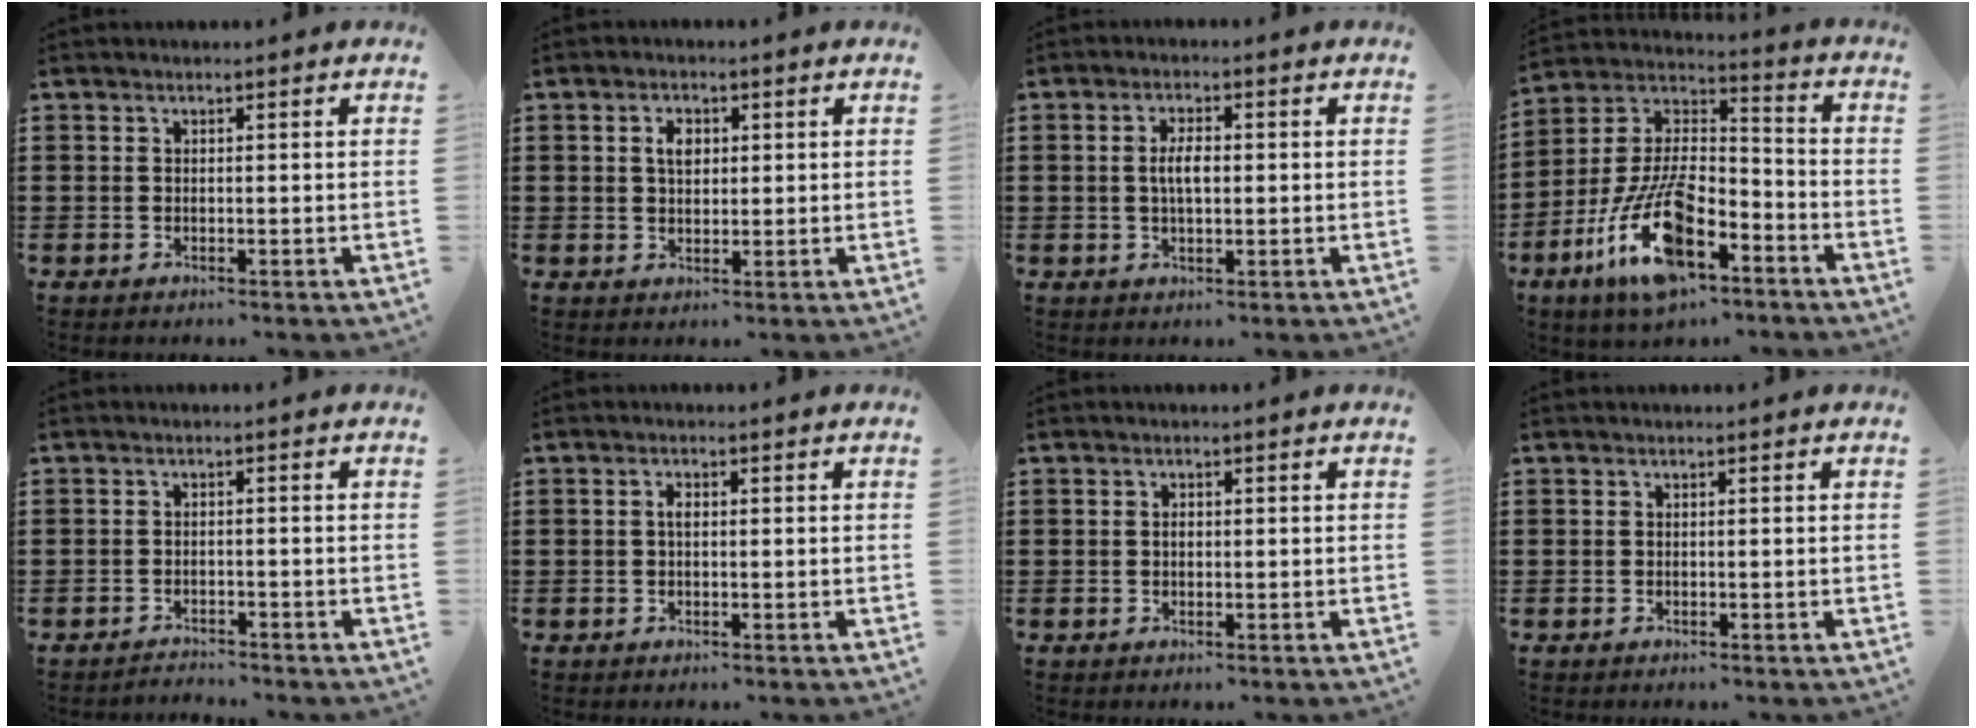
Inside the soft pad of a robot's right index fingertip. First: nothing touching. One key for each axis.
{"total": 3.0, "fx": 0.7, "fy": 1.9, "fz": 2.2, "tx": -0.042, "ty": 0.007, "tz": 0.009}
{"total": 3.6, "fx": 0.1, "fy": 1.4, "fz": 3.3, "tx": -0.065, "ty": 0.003, "tz": 0.000}
{"total": 15.7, "fx": -8.5, "fy": 5.9, "fz": 11.8, "tx": -0.242, "ty": 0.019, "tz": -0.152}
{"total": 1.7, "fx": -1.7, "fy": -0.1, "fz": -0.1, "tx": -0.002, "ty": 0.000, "tz": -0.038}
{"total": 1.5, "fx": 0.1, "fy": 0.7, "fz": 1.3, "tx": -0.026, "ty": 0.004, "tz": 0.000}
{"total": 1.0, "fx": 0.0, "fy": 0.6, "fz": 0.8, "tx": -0.017, "ty": 0.001, "tz": 0.001}
{"total": 0.0}